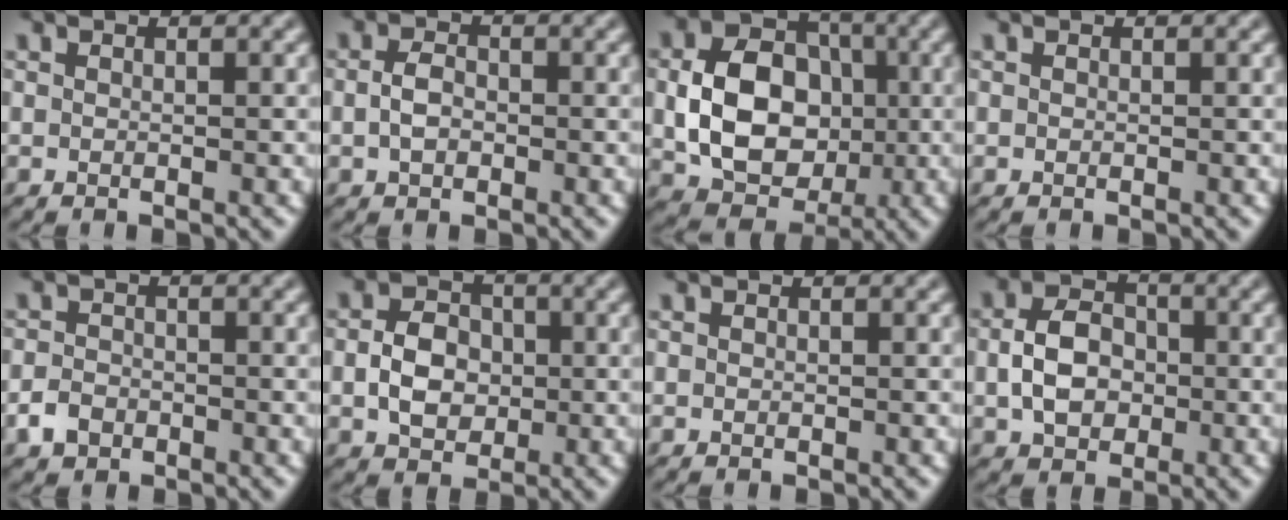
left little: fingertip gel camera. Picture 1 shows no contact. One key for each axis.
{"total": 2.2, "fx": -0.4, "fy": 1.5, "fz": 1.6, "tx": -0.037, "ty": 0.002, "tz": -0.011}
{"total": 8.8, "fx": -0.6, "fy": 6.7, "fz": 5.7, "tx": -0.102, "ty": 0.003, "tz": -0.011}
{"total": 0.0}
{"total": 2.0, "fx": -1.1, "fy": 1.4, "fz": 0.7, "tx": -0.011, "ty": 0.001, "tz": -0.028}
{"total": 4.0, "fx": -0.6, "fy": 3.1, "fz": 2.5, "tx": -0.048, "ty": 0.004, "tz": -0.015}
{"total": 0.0}
{"total": 4.7, "fx": -0.6, "fy": 3.6, "fz": 3.1, "tx": -0.063, "ty": 0.003, "tz": -0.013}